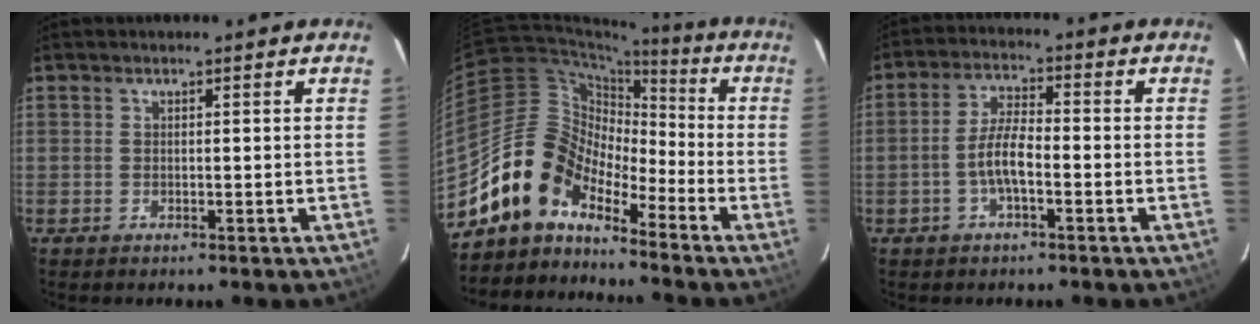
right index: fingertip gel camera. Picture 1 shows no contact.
{"total": 11.6, "force": [-9.2, 5.9, 3.7], "torque": [-0.065, 0.035, -0.186]}
{"total": 5.7, "force": [-2.0, 1.6, 5.1], "torque": [-0.104, 0.009, -0.039]}